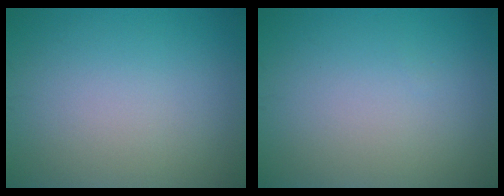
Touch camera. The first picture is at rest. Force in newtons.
{"total": 0.0}